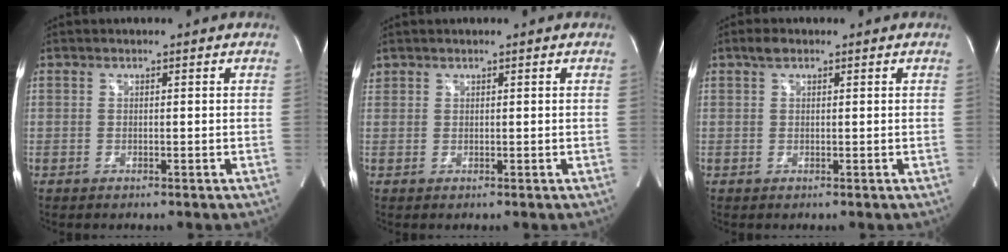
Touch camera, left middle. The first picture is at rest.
{"total": 0.8, "force": [0.7, 0.5, 0.0], "torque": [-0.001, 0.012, 0.015]}
{"total": 1.5, "force": [1.0, 0.7, 0.9], "torque": [-0.022, 0.011, 0.019]}